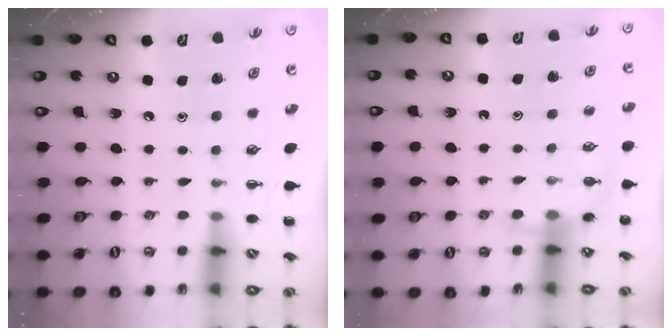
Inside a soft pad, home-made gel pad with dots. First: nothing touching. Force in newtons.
{"total": 5.1, "press": 5.1, "slide": 0.5}